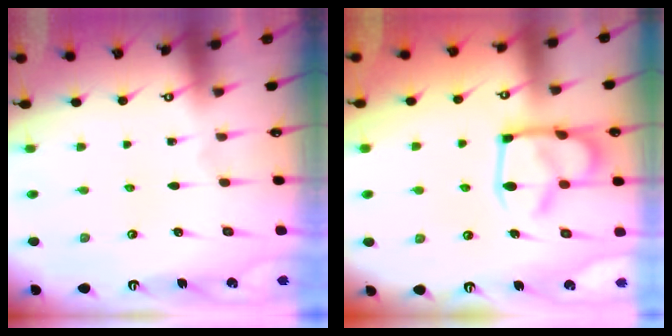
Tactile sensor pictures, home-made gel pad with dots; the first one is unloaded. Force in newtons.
{"total": 9.8, "press": 9.7, "slide": 1.3}